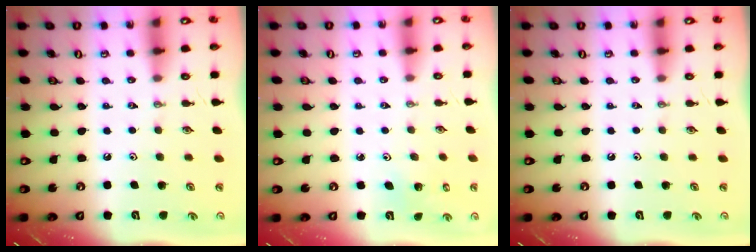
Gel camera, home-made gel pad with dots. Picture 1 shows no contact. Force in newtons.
{"total": 2.5, "press": 2.5, "slide": 0.2}
{"total": 0.0}